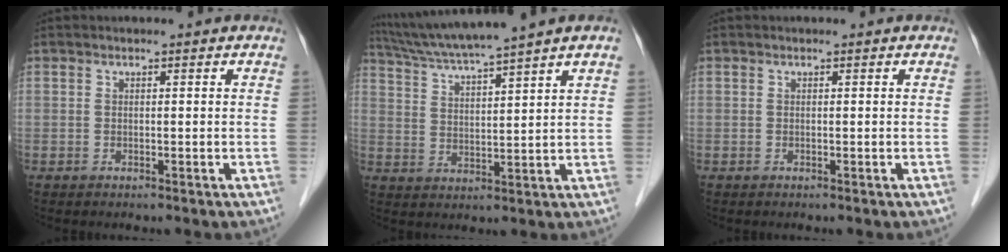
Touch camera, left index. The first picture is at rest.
{"total": 10.5, "force": [8.9, -1.9, 5.2], "torque": [-0.092, 0.014, 0.156]}
{"total": 0.0}